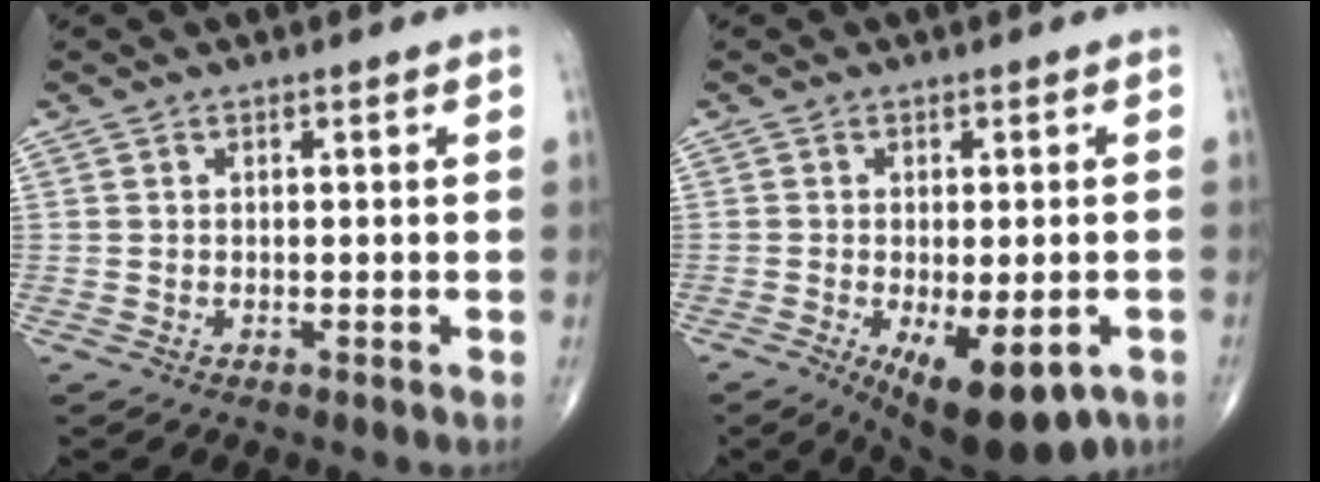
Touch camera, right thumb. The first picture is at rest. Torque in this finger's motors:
{"motor_torque": [-0.17, 0.44, 0.13, -0.15, 0.11]}